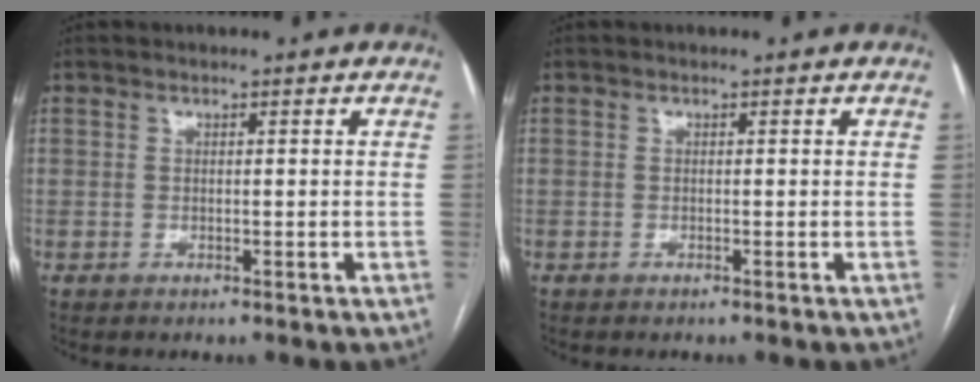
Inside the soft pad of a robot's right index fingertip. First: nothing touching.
{"total": 0.0}